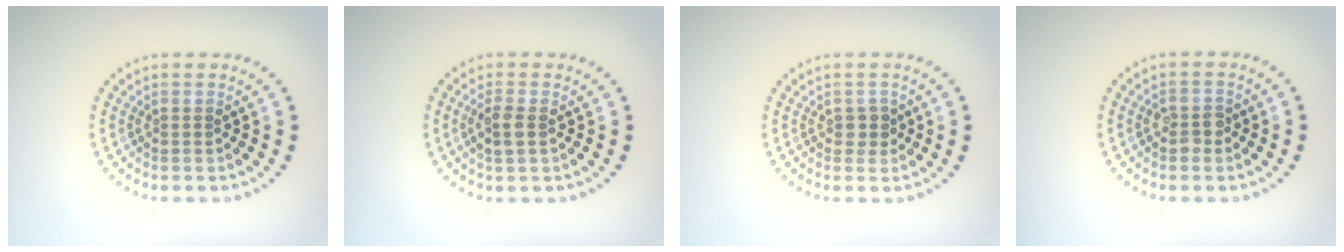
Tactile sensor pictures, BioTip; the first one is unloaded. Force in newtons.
{"total": 1.9, "press": 1.8, "slide": 0.4}
{"total": 1.1, "press": 1.1, "slide": 0.4}
{"total": 1.8, "press": 1.8, "slide": 0.3}